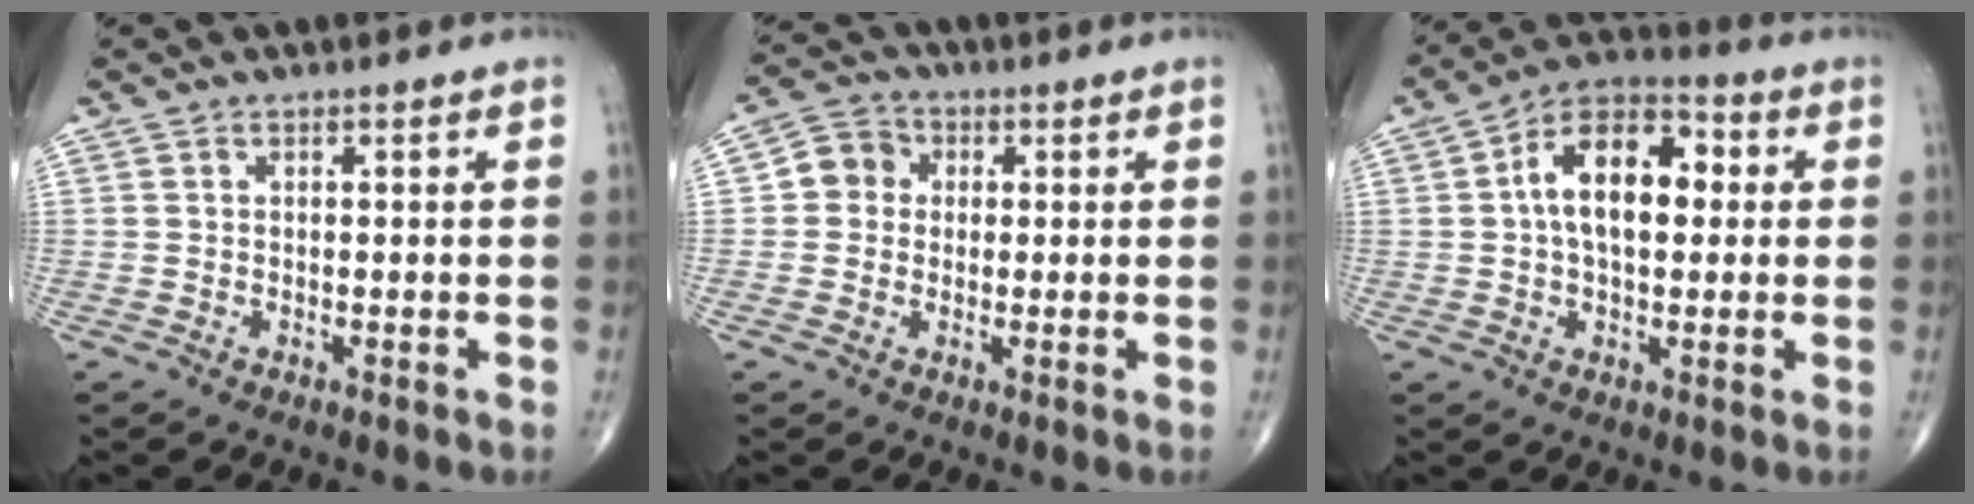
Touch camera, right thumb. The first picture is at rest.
{"total": 5.4, "force": [0.5, 4.9, 2.2], "torque": [-0.020, 0.013, -0.004]}
{"total": 13.5, "force": [1.6, 7.8, 11.0], "torque": [-0.167, 0.028, 0.015]}